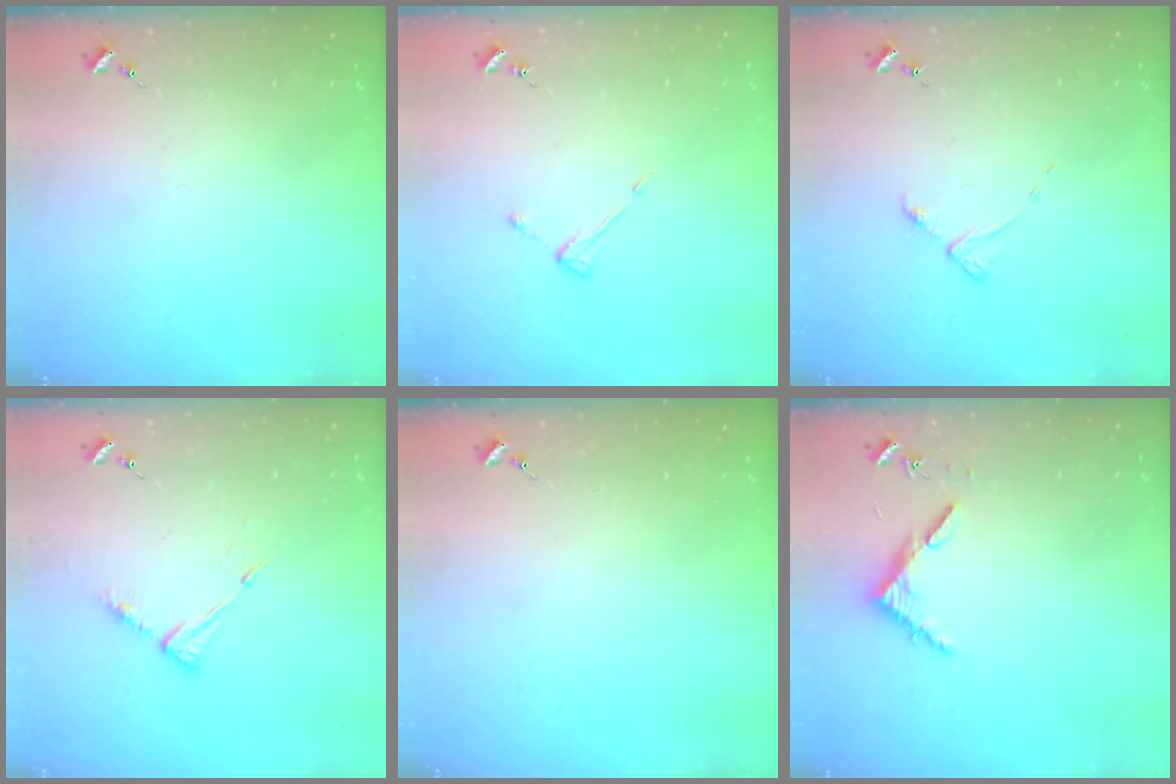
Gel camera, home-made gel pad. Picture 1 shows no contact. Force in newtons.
{"total": 4.7, "press": 4.7, "slide": 0.6}
{"total": 4.4, "press": 4.3, "slide": 0.7}
{"total": 6.8, "press": 6.8, "slide": 0.5}
{"total": 0.0}
{"total": 3.9, "press": 3.9, "slide": 0.3}